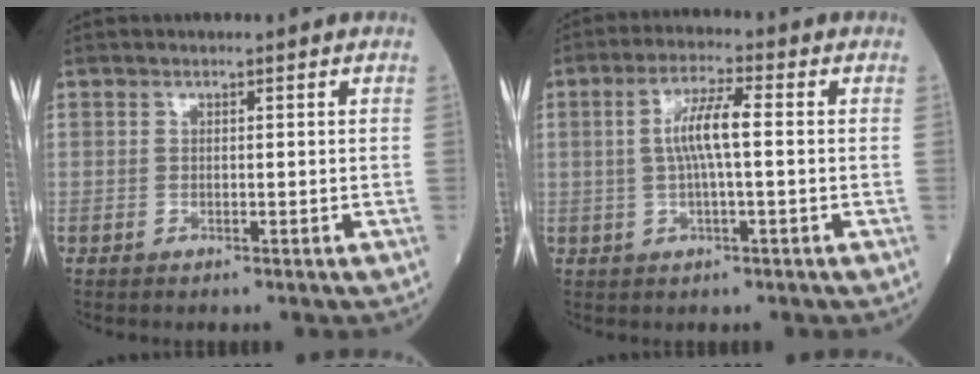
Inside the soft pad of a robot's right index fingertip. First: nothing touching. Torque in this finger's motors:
{"motor_torque": [1.09, 0.03, 0.54, 0.14]}